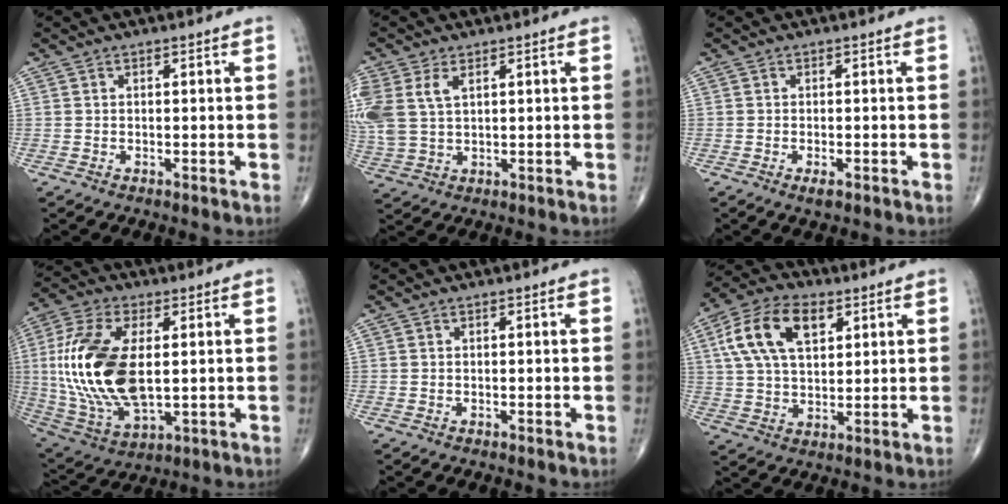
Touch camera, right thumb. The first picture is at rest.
{"total": 10.3, "force": [3.2, 6.3, 7.5], "torque": [-0.200, 0.006, 0.075]}
{"total": 1.7, "force": [-0.9, 0.7, 1.3], "torque": [-0.022, -0.002, -0.014]}
{"total": 21.2, "force": [1.4, 10.9, 18.1], "torque": [-0.388, -0.013, 0.033]}
{"total": 0.0}
{"total": 14.1, "force": [5.1, 8.1, 10.4], "torque": [-0.187, 0.003, 0.093]}